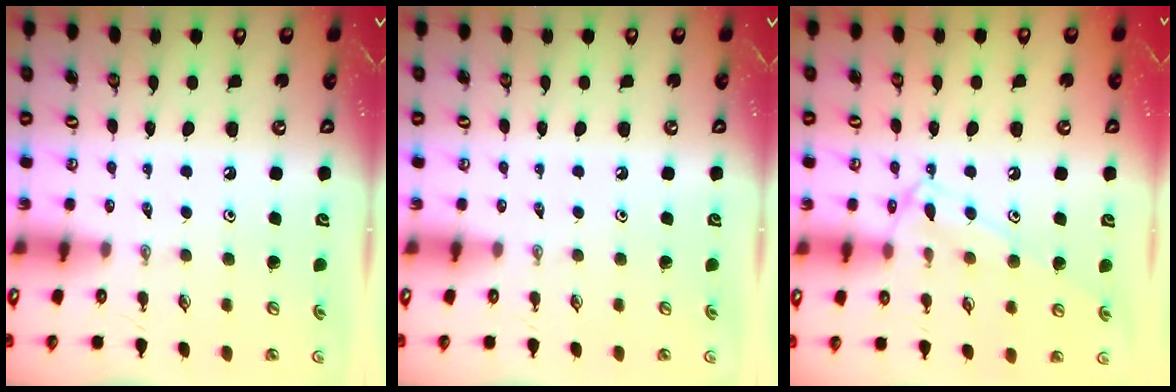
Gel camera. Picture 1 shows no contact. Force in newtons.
{"total": 0.0}
{"total": 11.8, "press": 11.7, "slide": 0.9}